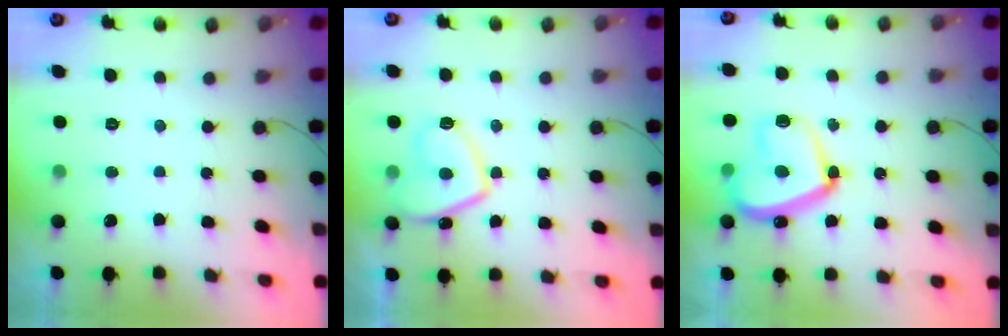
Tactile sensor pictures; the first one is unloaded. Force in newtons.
{"total": 10.3, "press": 10.2, "slide": 1.6}
{"total": 17.3, "press": 17.2, "slide": 1.5}